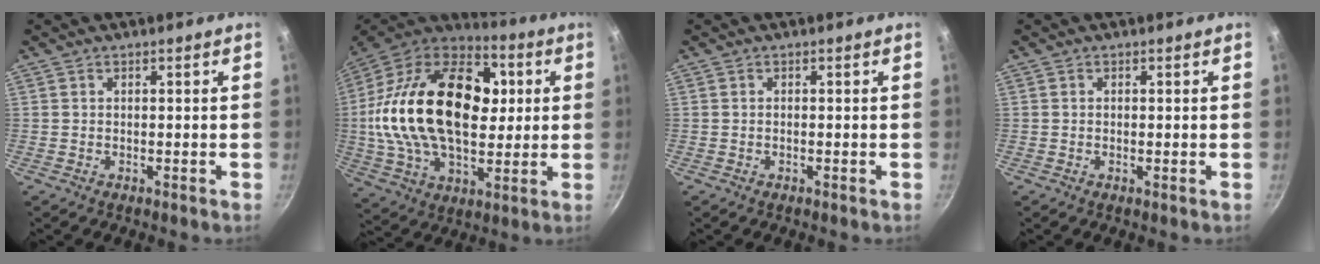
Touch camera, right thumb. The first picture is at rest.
{"total": 32.8, "force": [3.6, 20.3, 25.6], "torque": [-0.447, 0.027, 0.049]}
{"total": 0.0}
{"total": 0.0}